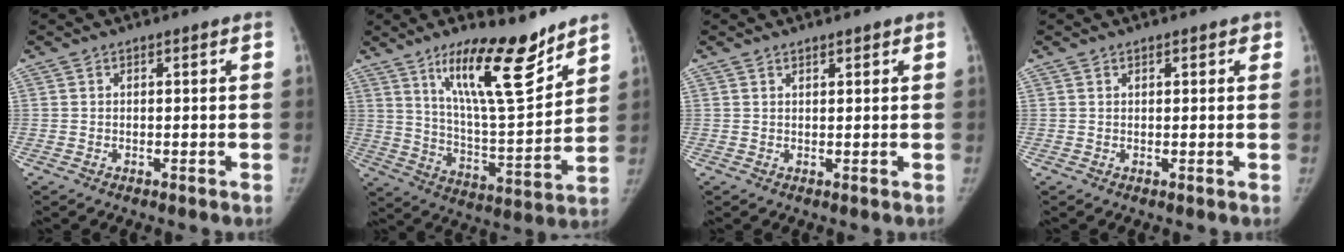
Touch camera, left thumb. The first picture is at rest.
{"total": 18.0, "force": [12.1, 4.4, 12.6], "torque": [-0.176, -0.083, 0.210]}
{"total": 1.3, "force": [1.1, 0.4, 0.6], "torque": [-0.004, -0.006, 0.017]}
{"total": 1.5, "force": [1.0, 0.8, 0.7], "torque": [0.002, -0.003, 0.010]}